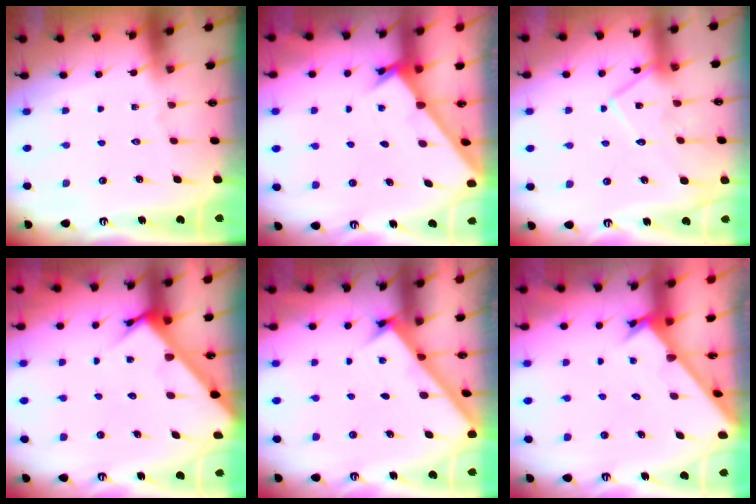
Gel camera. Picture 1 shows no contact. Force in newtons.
{"total": 2.2, "press": 2.2, "slide": 0.1}
{"total": 13.4, "press": 13.4, "slide": 0.5}
{"total": 3.9, "press": 3.9, "slide": 0.4}
{"total": 2.7, "press": 2.7, "slide": 0.3}
{"total": 2.4, "press": 2.4, "slide": 0.2}